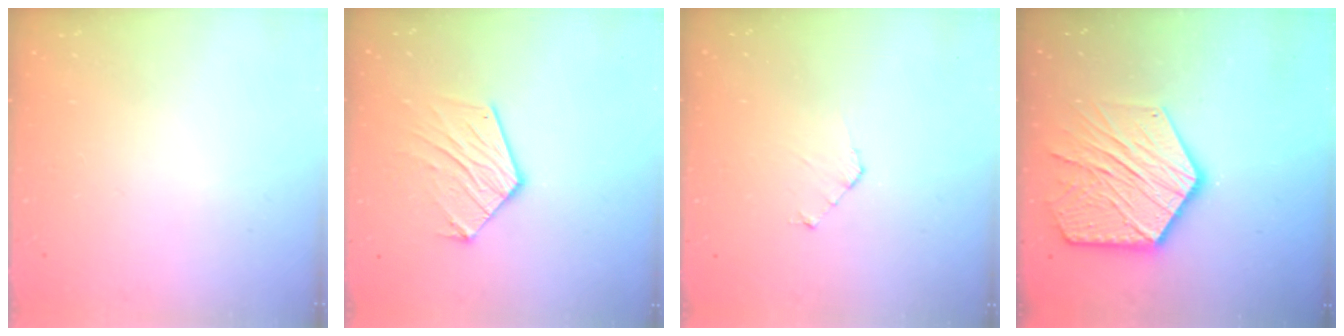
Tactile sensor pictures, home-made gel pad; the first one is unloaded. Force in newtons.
{"total": 13.0, "press": 13.0, "slide": 0.8}
{"total": 4.0, "press": 4.0, "slide": 0.3}
{"total": 19.0, "press": 18.9, "slide": 1.3}